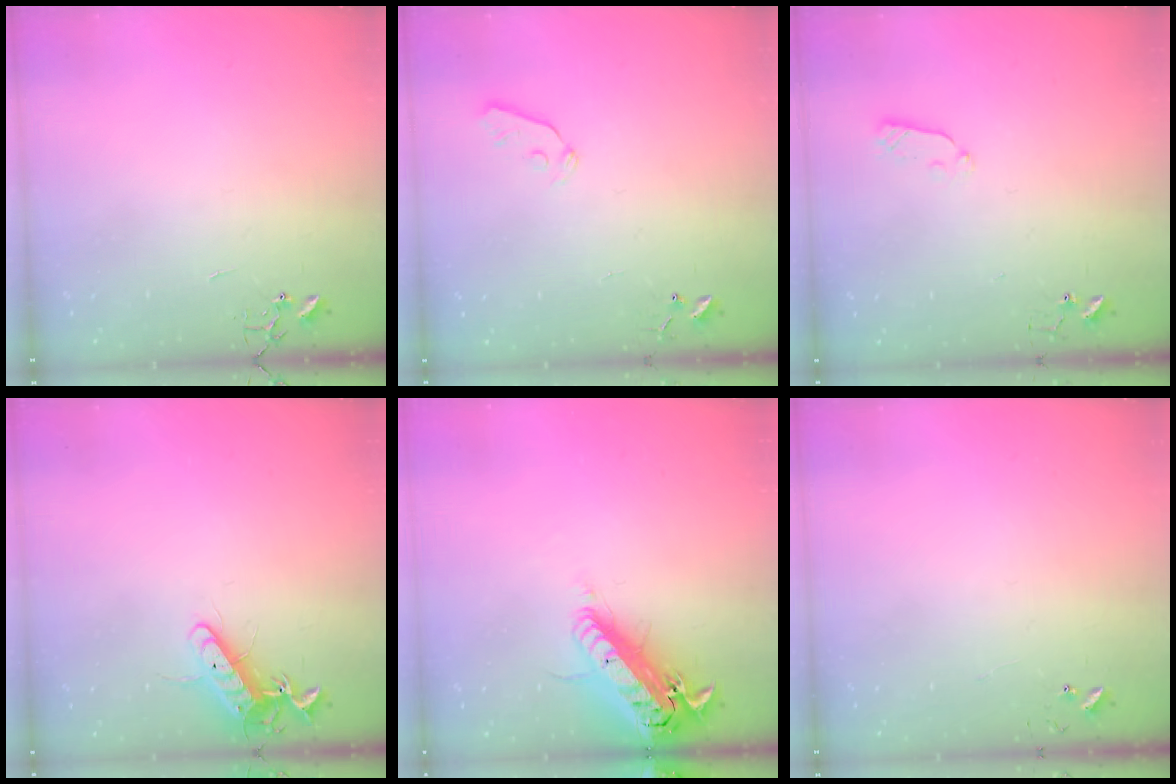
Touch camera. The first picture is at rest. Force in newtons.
{"total": 3.7, "press": 3.6, "slide": 0.7}
{"total": 4.5, "press": 4.5, "slide": 0.4}
{"total": 12.5, "press": 12.4, "slide": 1.0}
{"total": 19.3, "press": 18.8, "slide": 4.3}
{"total": 4.7, "press": 4.7, "slide": 0.5}